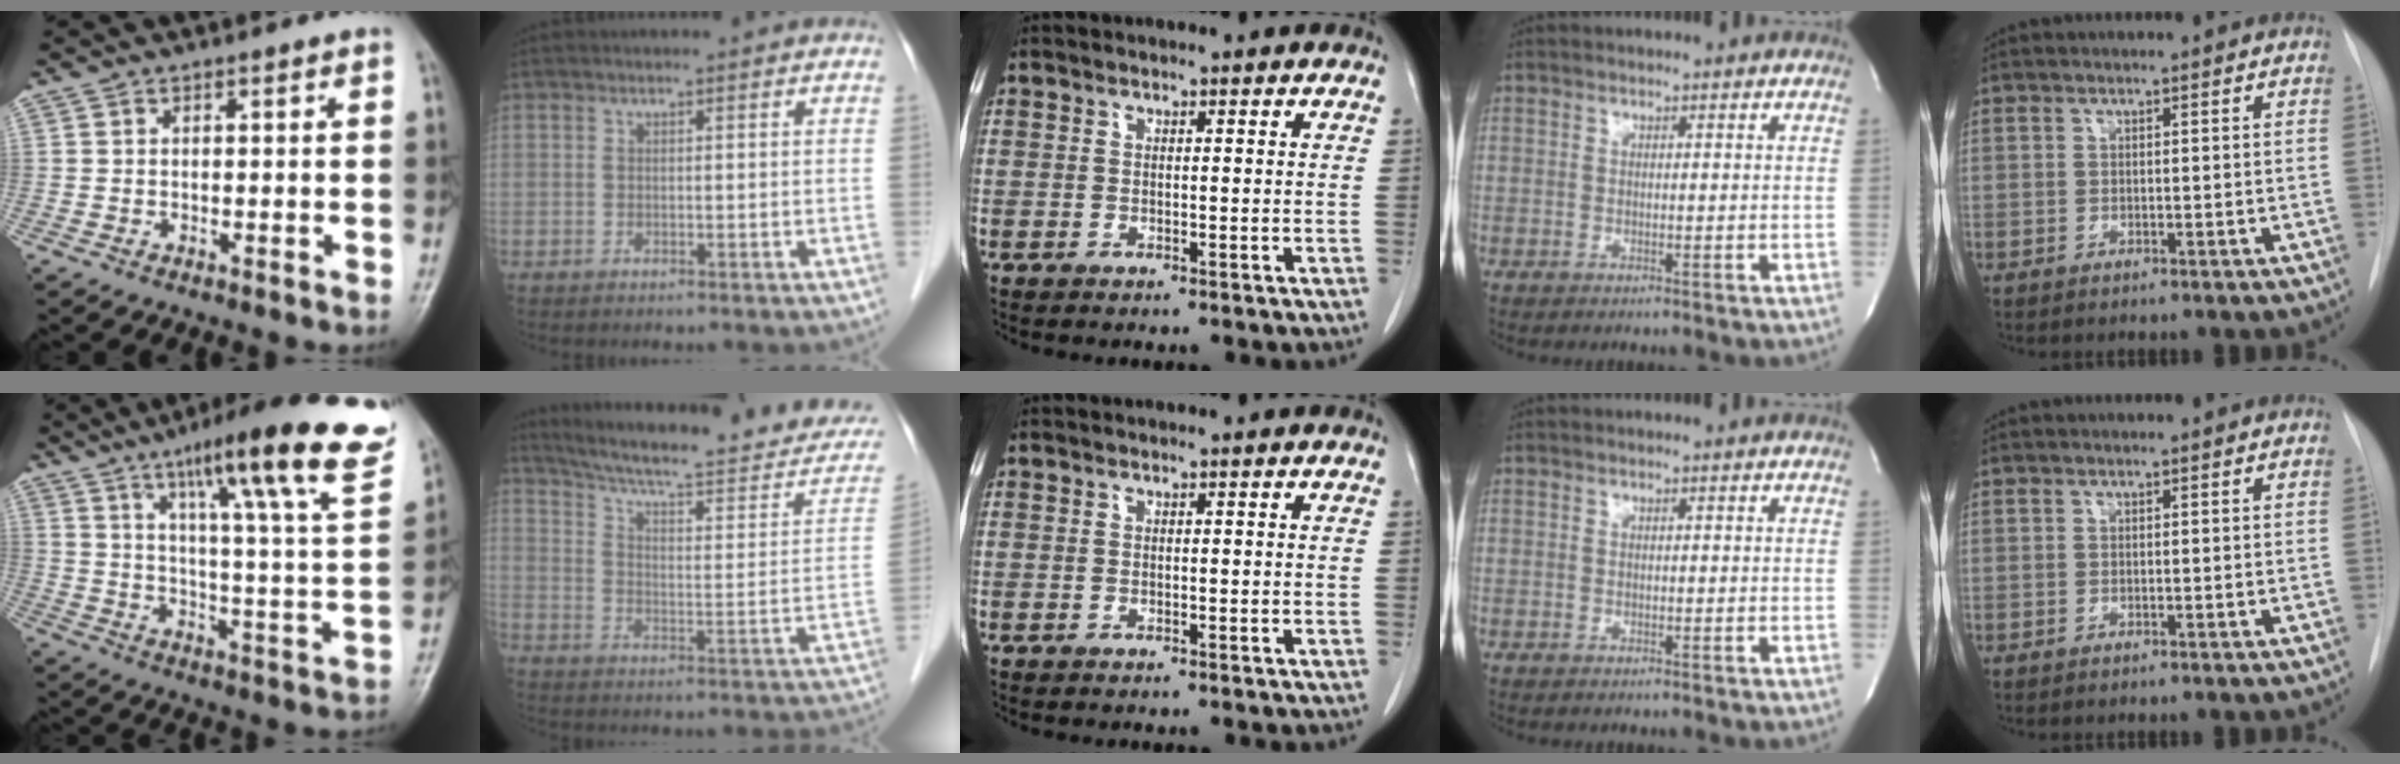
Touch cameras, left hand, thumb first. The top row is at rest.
{"thumb": {"total": 25.5, "force": [15.2, 3.5, 20.1], "torque": [-0.272, -0.046, 0.214]}, "index": {"total": 23.8, "force": [21.3, 3.2, 10.2], "torque": [-0.146, -0.041, 0.280]}}